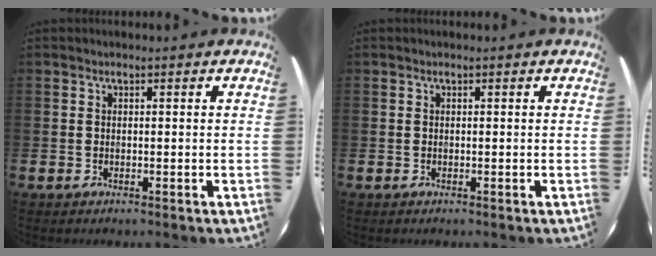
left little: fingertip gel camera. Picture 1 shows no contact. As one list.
[{"total": 0.0}]